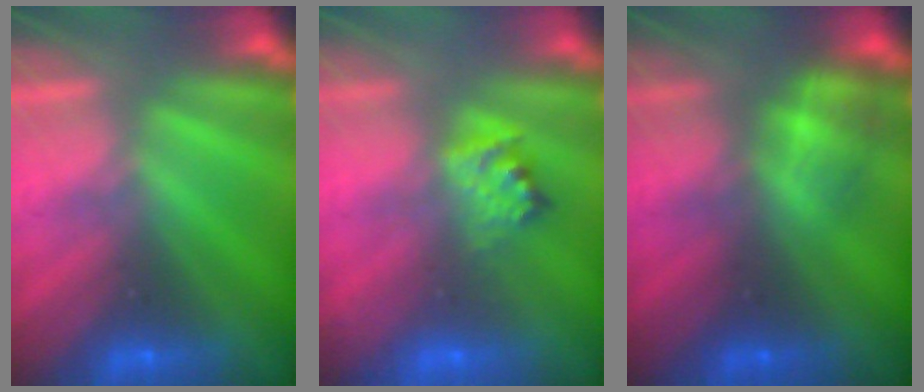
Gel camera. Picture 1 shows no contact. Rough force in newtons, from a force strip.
{"total": 2.4}
{"total": 2.3}